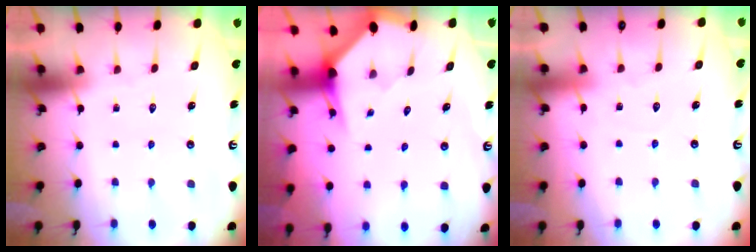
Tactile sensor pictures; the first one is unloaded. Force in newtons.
{"total": 2.7, "press": 2.7, "slide": 0.2}
{"total": 3.9, "press": 3.9, "slide": 0.4}